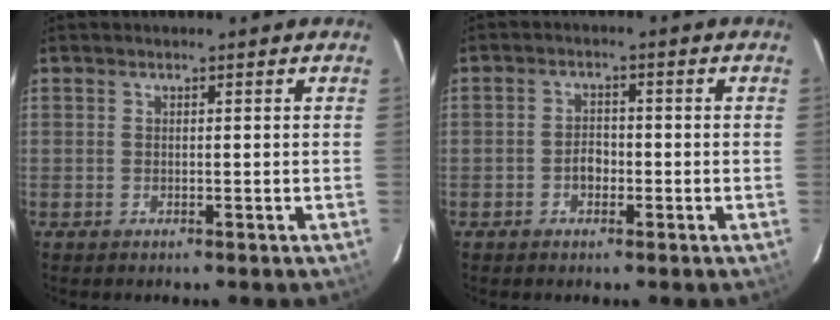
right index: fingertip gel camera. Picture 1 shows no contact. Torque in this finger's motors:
{"motor_torque": [0.96, 0.21, 0.24, 0.04]}